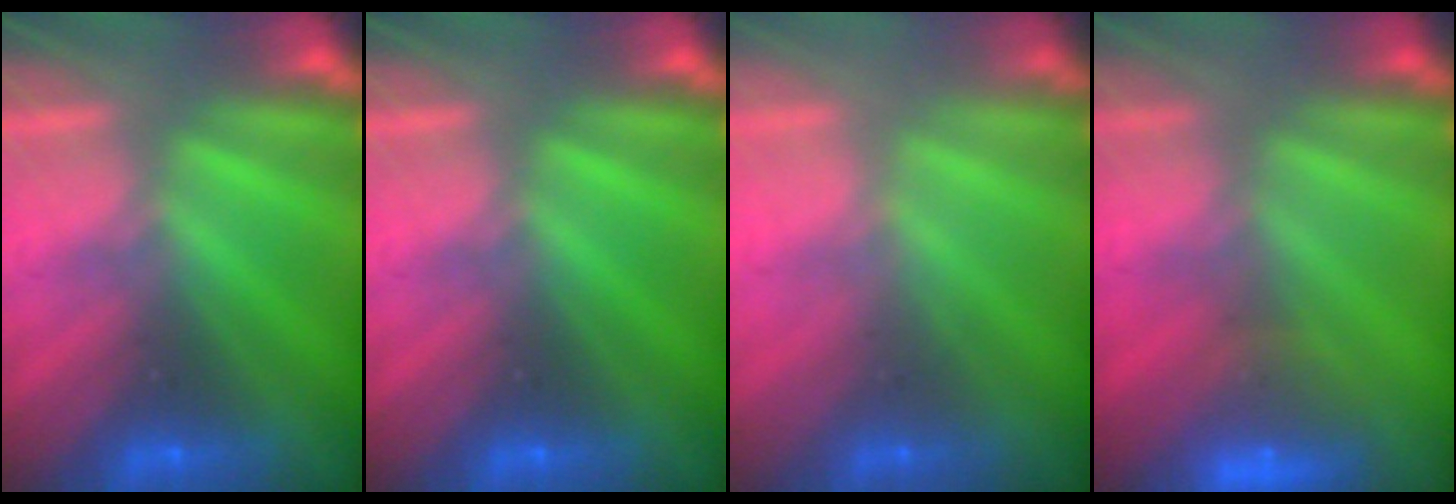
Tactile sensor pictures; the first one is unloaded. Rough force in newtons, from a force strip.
{"total": 0.0}
{"total": 2.1}
{"total": 7.3}